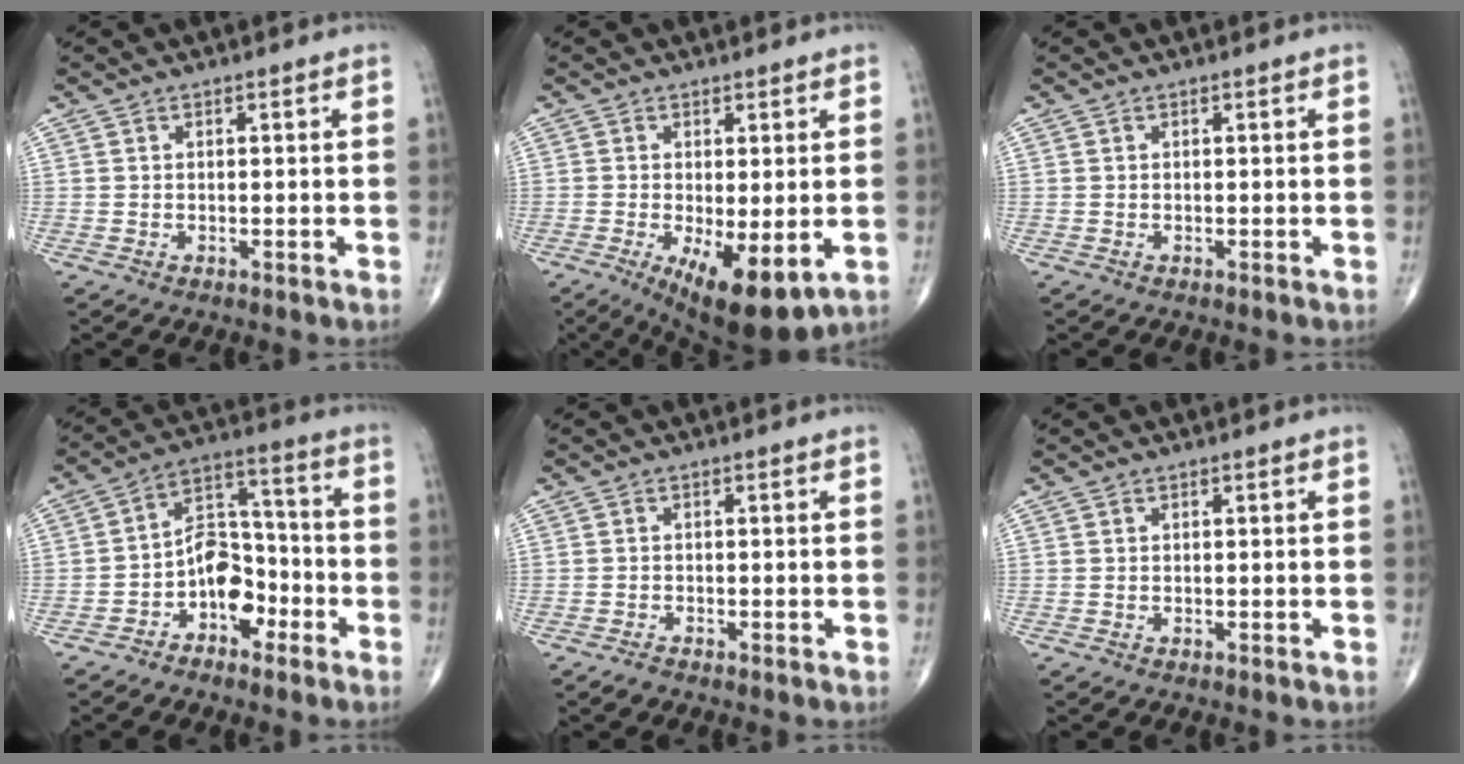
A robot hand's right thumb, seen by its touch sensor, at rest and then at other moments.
{"total": 10.9, "force": [-3.3, 3.9, 9.6], "torque": [-0.147, -0.022, -0.037]}
{"total": 0.0}
{"total": 9.9, "force": [-4.1, 6.5, 6.2], "torque": [-0.066, 0.052, -0.078]}
{"total": 1.0, "force": [-0.9, 0.4, 0.4], "torque": [-0.010, 0.001, -0.017]}
{"total": 0.0}